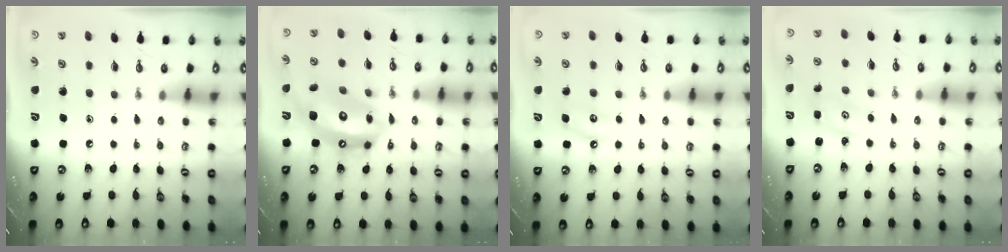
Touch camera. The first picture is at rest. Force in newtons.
{"total": 17.3, "press": 17.2, "slide": 2.0}
{"total": 4.0, "press": 3.9, "slide": 0.5}
{"total": 2.0, "press": 2.0, "slide": 0.2}